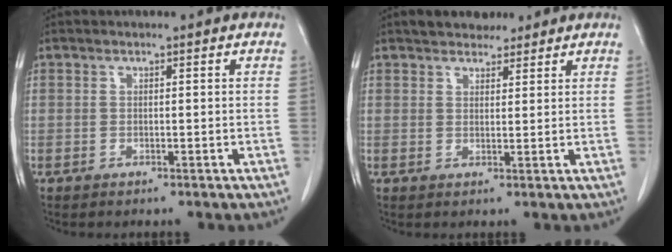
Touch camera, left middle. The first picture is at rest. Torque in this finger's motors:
{"motor_torque": [0.18, -0.17, -0.01, 0.01]}